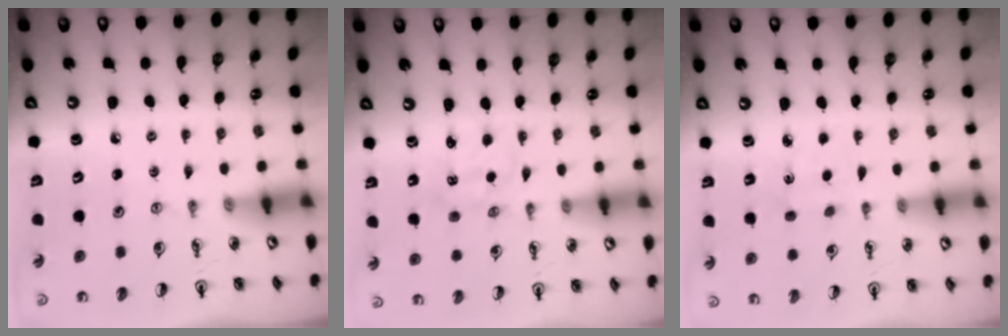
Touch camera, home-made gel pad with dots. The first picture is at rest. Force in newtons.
{"total": 1.0, "press": 0.9, "slide": 0.3}
{"total": 1.8, "press": 1.7, "slide": 0.3}